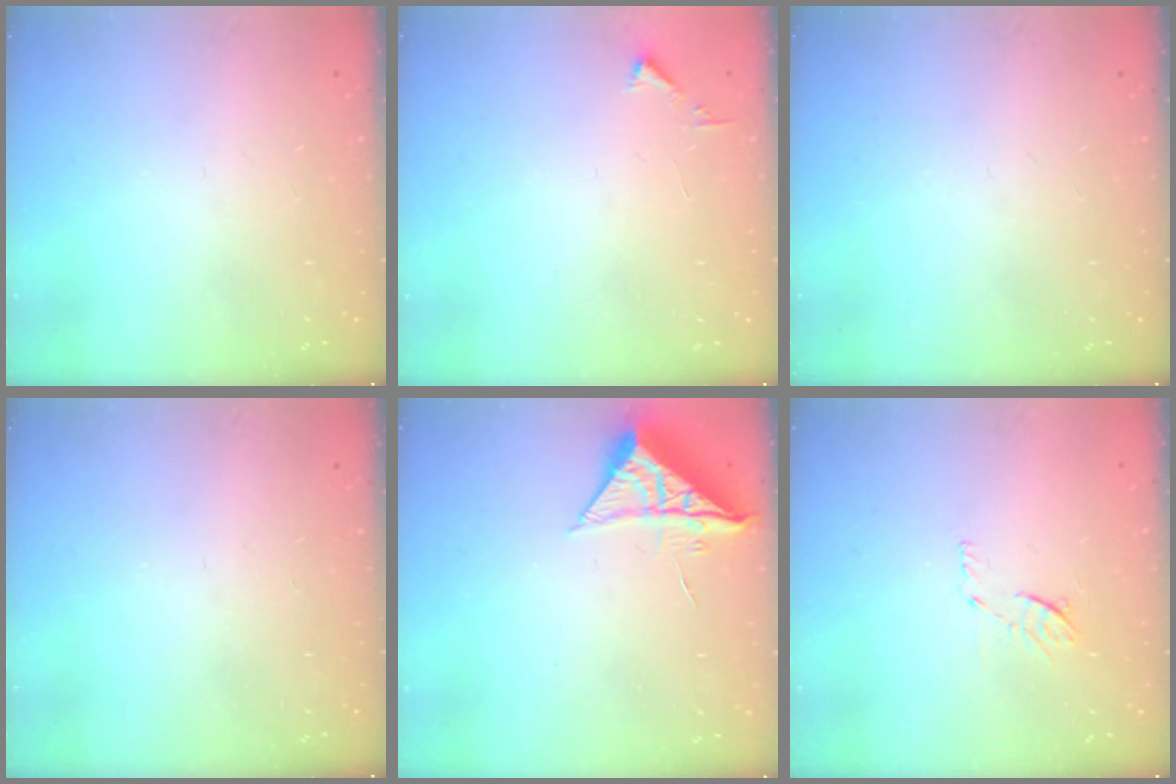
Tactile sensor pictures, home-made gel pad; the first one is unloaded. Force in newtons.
{"total": 3.1, "press": 3.1, "slide": 0.4}
{"total": 0.0}
{"total": 0.0}
{"total": 8.6, "press": 8.6, "slide": 0.2}
{"total": 5.7, "press": 5.6, "slide": 0.8}